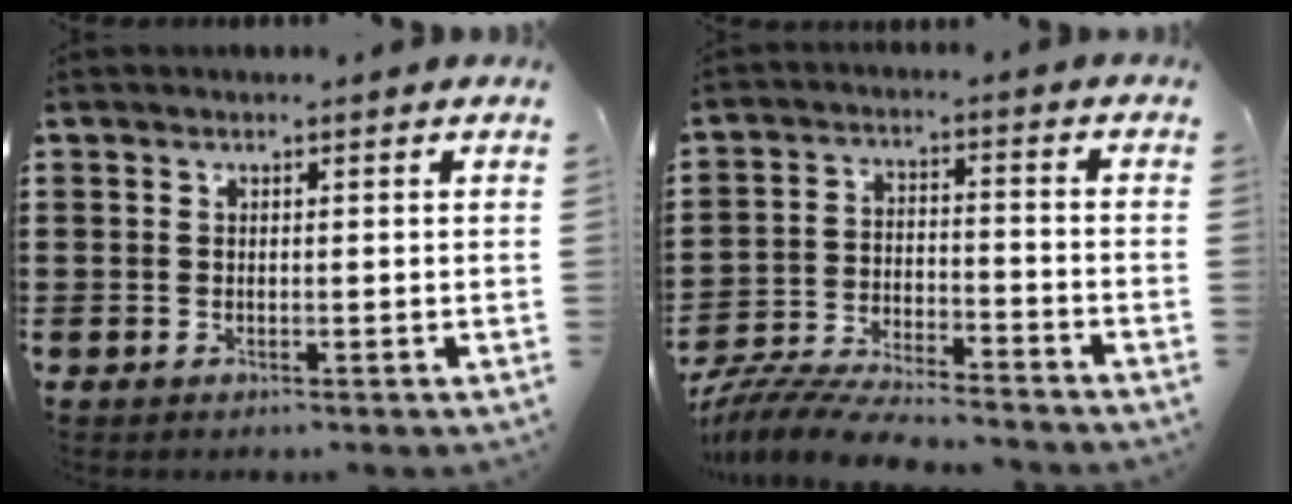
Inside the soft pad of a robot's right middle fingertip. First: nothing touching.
{"total": 7.5, "force": [-7.2, 0.4, 1.8], "torque": [-0.040, 0.001, -0.142]}